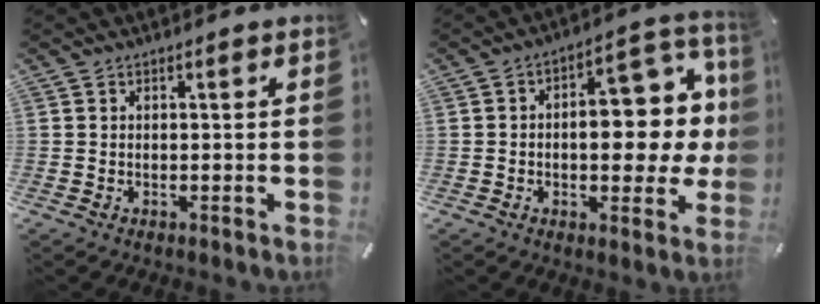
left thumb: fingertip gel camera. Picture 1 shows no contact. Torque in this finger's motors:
{"motor_torque": [2.23, 2.78, 1.03, -0.74, 0.39]}